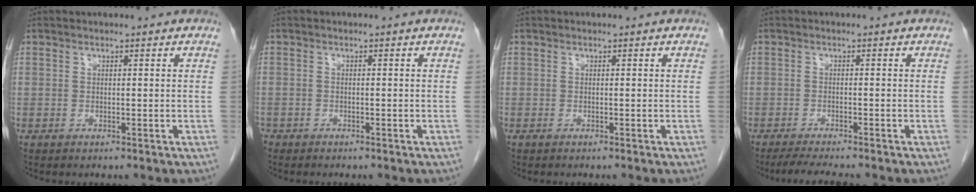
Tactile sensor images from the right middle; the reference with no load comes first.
{"total": 1.6, "force": [-1.3, 0.9, 0.3], "torque": [-0.008, 0.000, -0.020]}
{"total": 0.0}
{"total": 5.1, "force": [-4.4, 0.2, 2.6], "torque": [-0.042, -0.015, -0.072]}